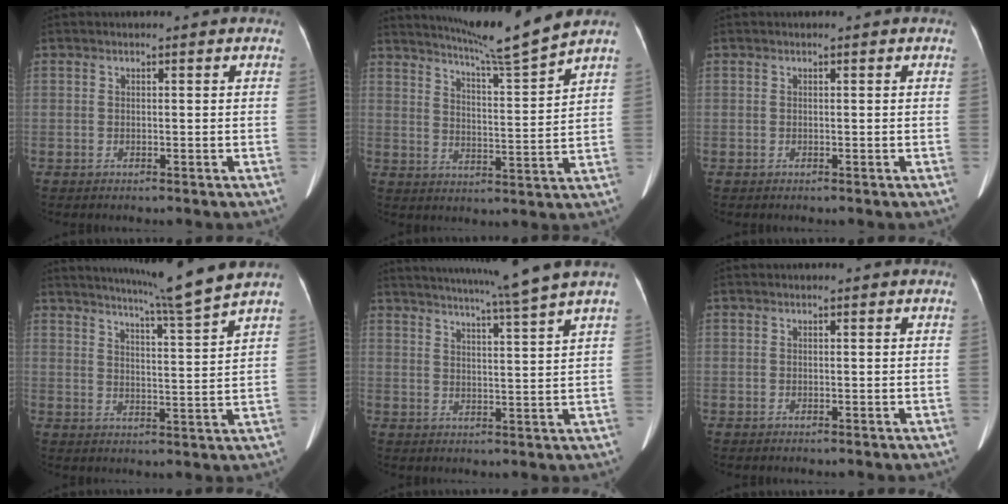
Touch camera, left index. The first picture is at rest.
{"total": 10.7, "force": [9.7, -2.5, 3.8], "torque": [-0.070, -0.030, 0.156]}
{"total": 0.0}
{"total": 9.9, "force": [8.7, -2.6, 4.0], "torque": [-0.069, -0.029, 0.129]}
{"total": 11.9, "force": [10.2, -2.7, 5.5], "torque": [-0.091, -0.025, 0.141]}
{"total": 0.0}